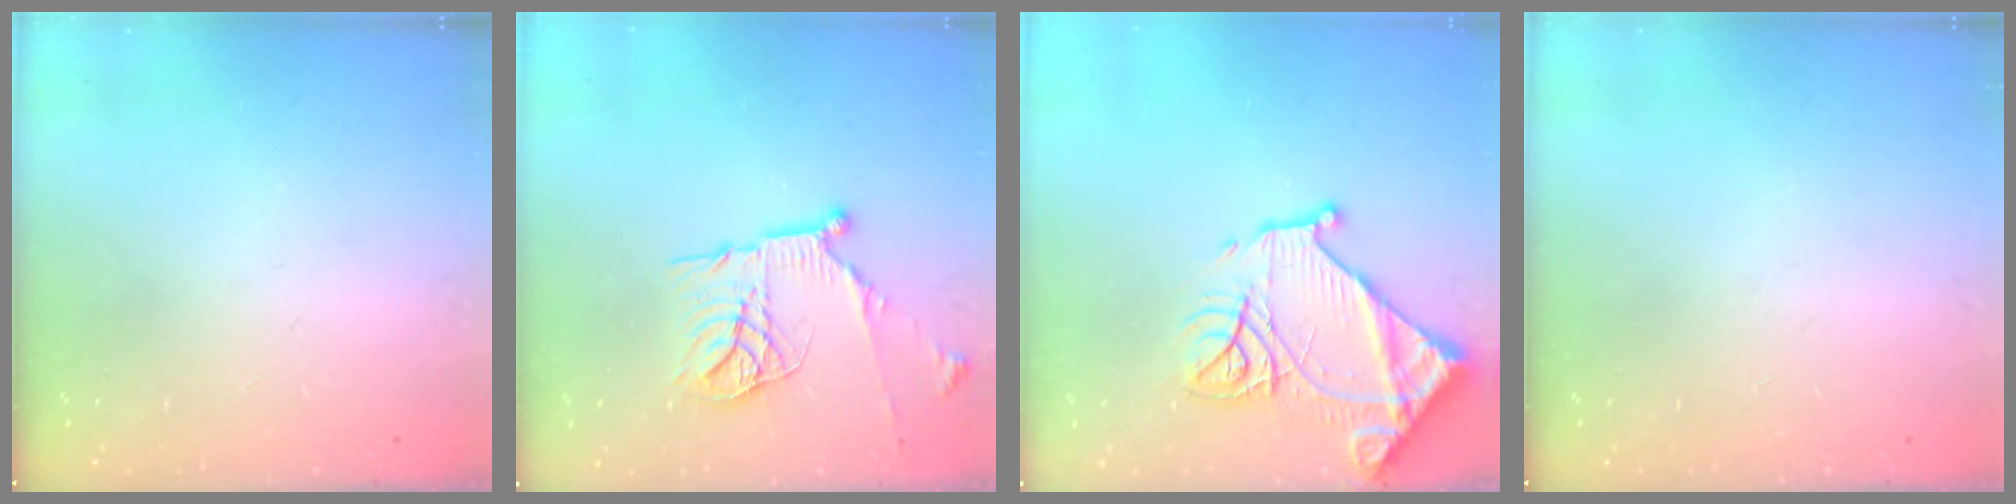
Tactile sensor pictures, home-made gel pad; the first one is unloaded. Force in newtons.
{"total": 15.2, "press": 15.2, "slide": 0.8}
{"total": 17.7, "press": 17.7, "slide": 1.5}
{"total": 0.0}